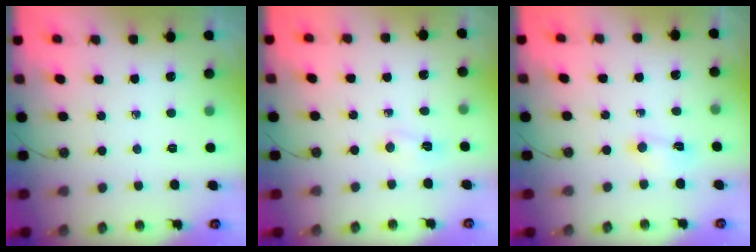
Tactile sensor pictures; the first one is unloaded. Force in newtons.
{"total": 3.5, "press": 3.1, "slide": 1.4}
{"total": 4.1, "press": 4.1, "slide": 0.6}